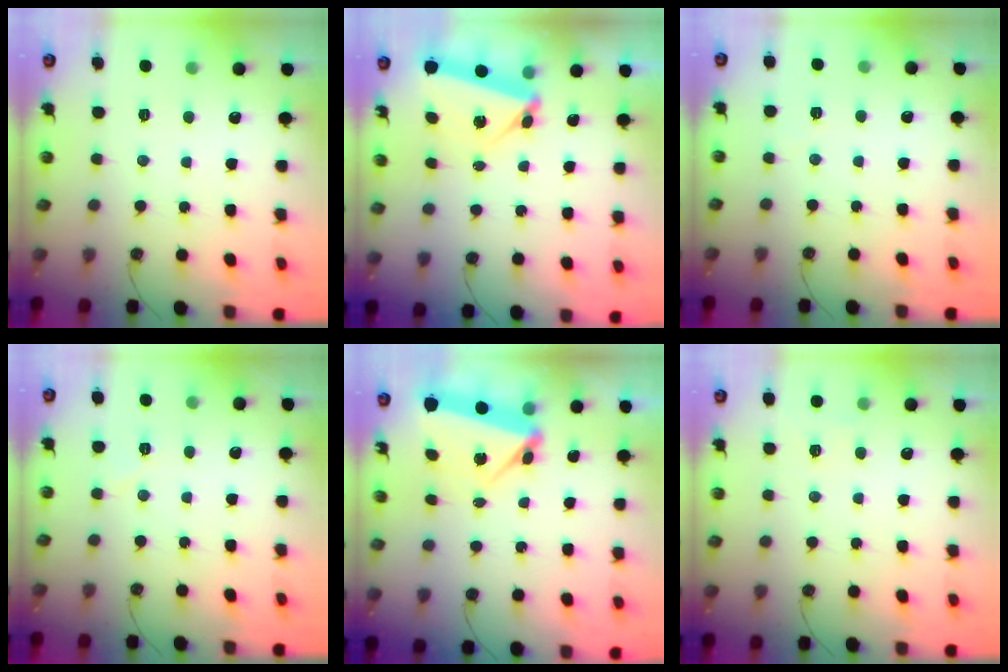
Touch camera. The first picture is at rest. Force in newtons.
{"total": 6.2, "press": 6.1, "slide": 0.9}
{"total": 1.6, "press": 1.4, "slide": 0.6}
{"total": 3.8, "press": 3.3, "slide": 1.8}
{"total": 9.3, "press": 4.9, "slide": 7.9}
{"total": 3.8, "press": 3.6, "slide": 0.9}